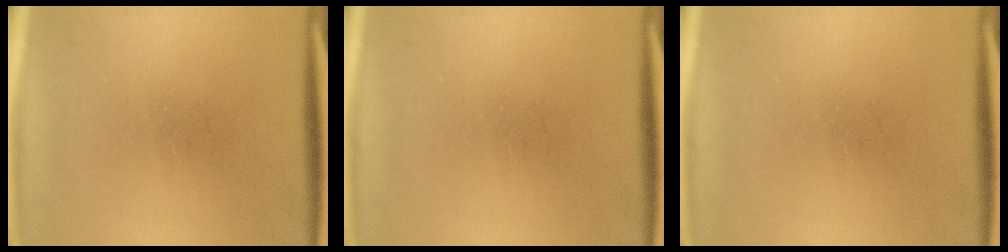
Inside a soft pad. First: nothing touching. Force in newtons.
{"total": 0.0}
{"total": 0.0}